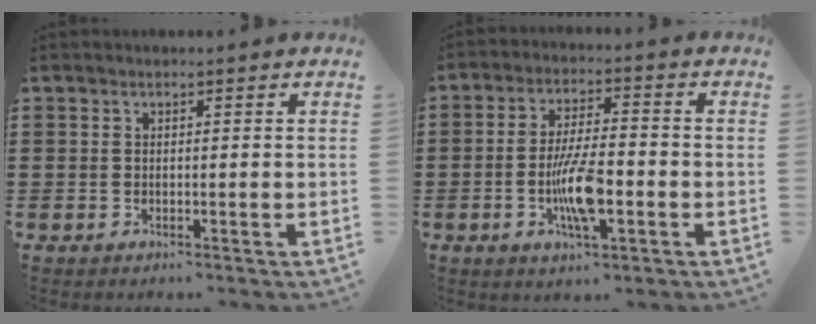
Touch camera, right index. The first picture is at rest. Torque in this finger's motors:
{"motor_torque": [2.14, 0.00, 0.83, 0.21]}